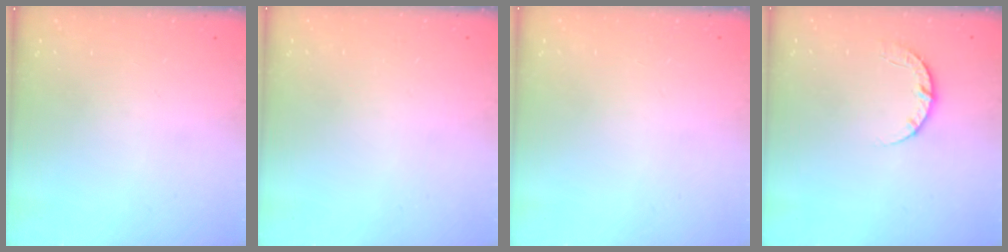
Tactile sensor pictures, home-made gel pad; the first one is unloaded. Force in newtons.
{"total": 2.4, "press": 2.4, "slide": 0.2}
{"total": 2.4, "press": 2.4, "slide": 0.2}
{"total": 4.6, "press": 4.5, "slide": 0.7}